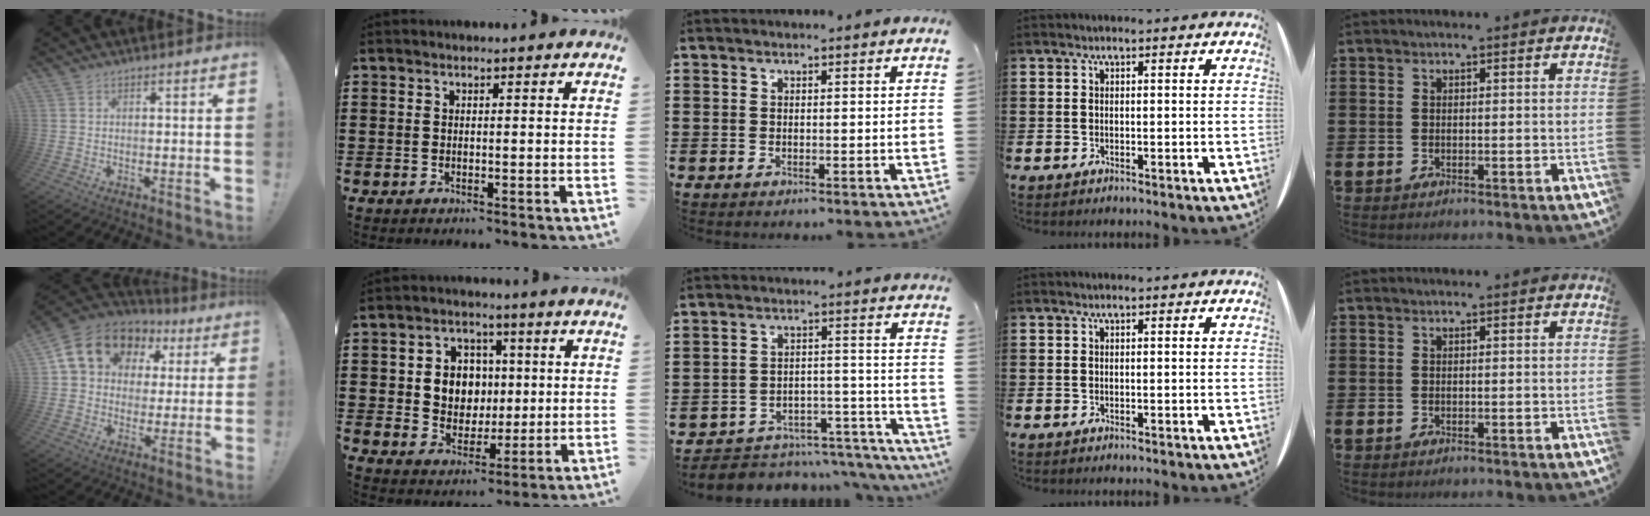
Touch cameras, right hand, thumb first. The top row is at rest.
{"thumb": {"total": 15.3, "force": [6.5, 11.8, 7.2], "torque": [-0.114, -0.023, 0.132]}, "index": {"total": 6.6, "force": [0.8, 6.0, 2.6], "torque": [-0.062, 0.016, 0.010]}, "middle": {"total": 3.9, "force": [-3.6, 1.6, 0.5], "torque": [-0.015, 0.007, -0.077]}}